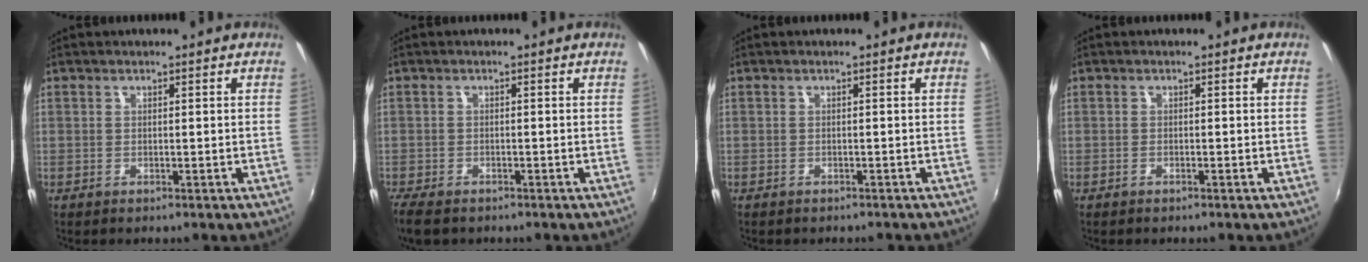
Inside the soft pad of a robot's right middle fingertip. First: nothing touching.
{"total": 4.8, "force": [-3.8, 1.9, 2.3], "torque": [-0.062, -0.022, -0.074]}
{"total": 1.5, "force": [-1.4, 0.6, 0.4], "torque": [-0.013, -0.008, -0.018]}
{"total": 0.6, "force": [-0.5, 0.1, 0.3], "torque": [-0.008, 0.000, -0.013]}